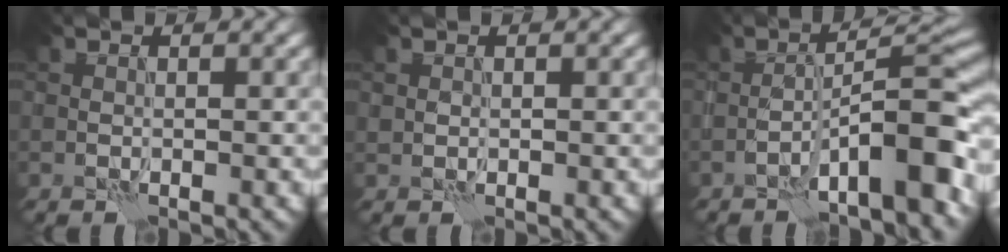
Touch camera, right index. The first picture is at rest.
{"total": 0.6, "force": [0.3, 0.5, 0.0], "torque": [0.001, -0.001, 0.008]}
{"total": 8.1, "force": [-4.3, 1.5, 6.7], "torque": [-0.090, 0.031, -0.071]}